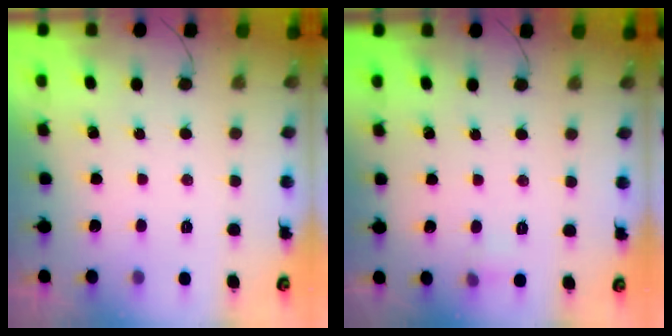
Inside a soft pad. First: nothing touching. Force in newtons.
{"total": 4.1, "press": 3.9, "slide": 1.3}